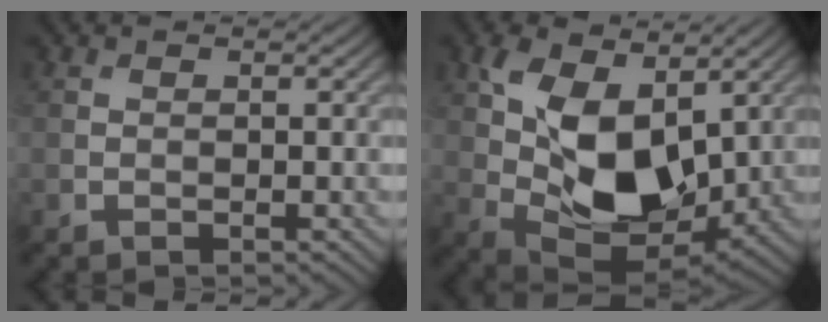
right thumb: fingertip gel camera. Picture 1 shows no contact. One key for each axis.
{"total": 12.4, "fx": 2.8, "fy": 7.2, "fz": 9.7, "tx": -0.190, "ty": -0.005, "tz": 0.056}